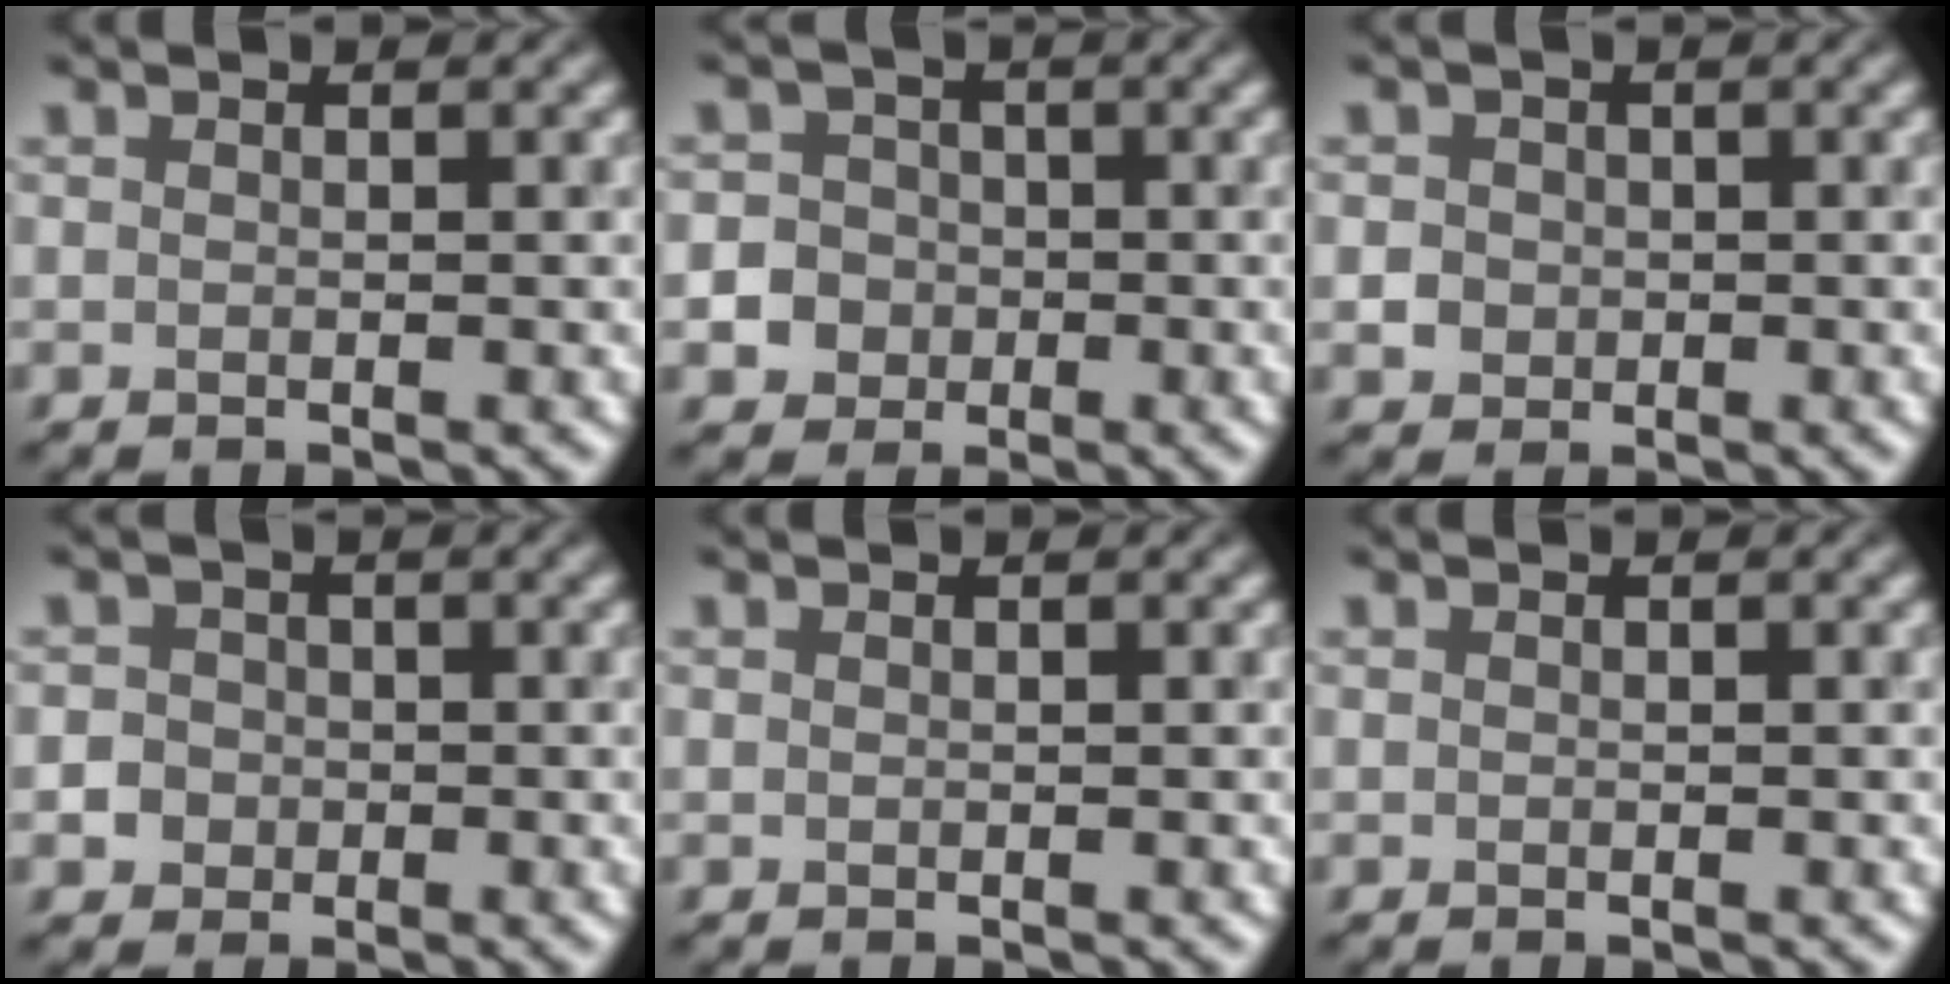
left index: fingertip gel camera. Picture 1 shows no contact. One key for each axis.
{"total": 6.4, "fx": -1.9, "fy": 5.9, "fz": 1.2, "tx": -0.010, "ty": -0.002, "tz": -0.059}
{"total": 2.0, "fx": 0.1, "fy": 1.9, "fz": 0.6, "tx": 0.003, "ty": 0.002, "tz": 0.001}
{"total": 3.2, "fx": -0.6, "fy": 3.0, "fz": 0.9, "tx": 0.009, "ty": 0.013, "tz": -0.030}
{"total": 0.0}
{"total": 0.0}